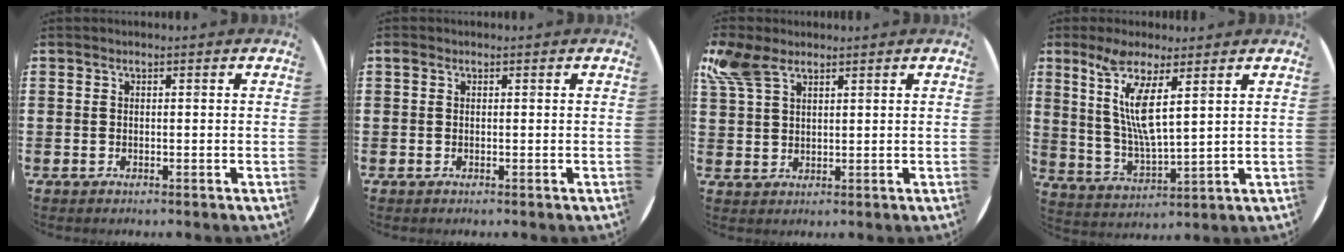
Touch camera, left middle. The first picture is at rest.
{"total": 0.0}
{"total": 5.1, "force": [3.6, 2.6, 2.6], "torque": [-0.062, 0.001, 0.068]}
{"total": 8.2, "force": [5.1, 1.4, 6.2], "torque": [-0.136, -0.021, 0.089]}